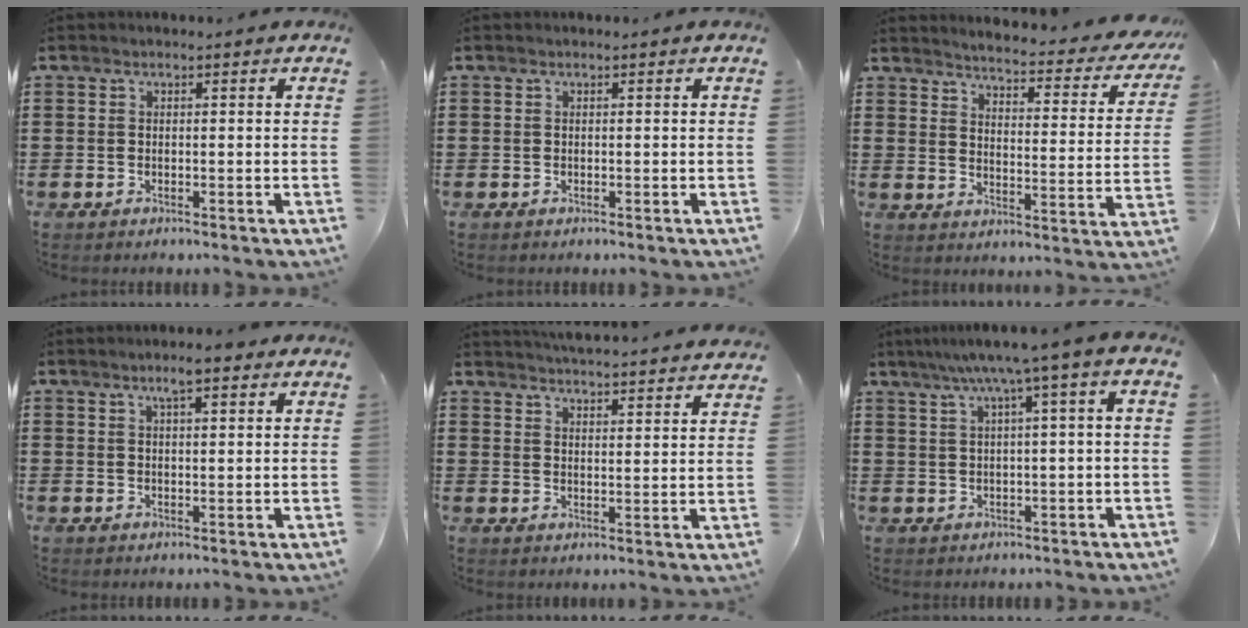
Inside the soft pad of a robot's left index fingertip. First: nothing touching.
{"total": 0.0}
{"total": 3.4, "force": [3.2, -0.3, 1.2], "torque": [-0.043, -0.030, 0.046]}
{"total": 3.8, "force": [2.4, 0.6, 2.9], "torque": [-0.053, 0.001, 0.039]}
{"total": 4.4, "force": [4.3, -0.5, 0.3], "torque": [-0.022, -0.027, 0.076]}
{"total": 5.1, "force": [1.9, -0.6, 4.7], "torque": [-0.095, -0.007, 0.025]}